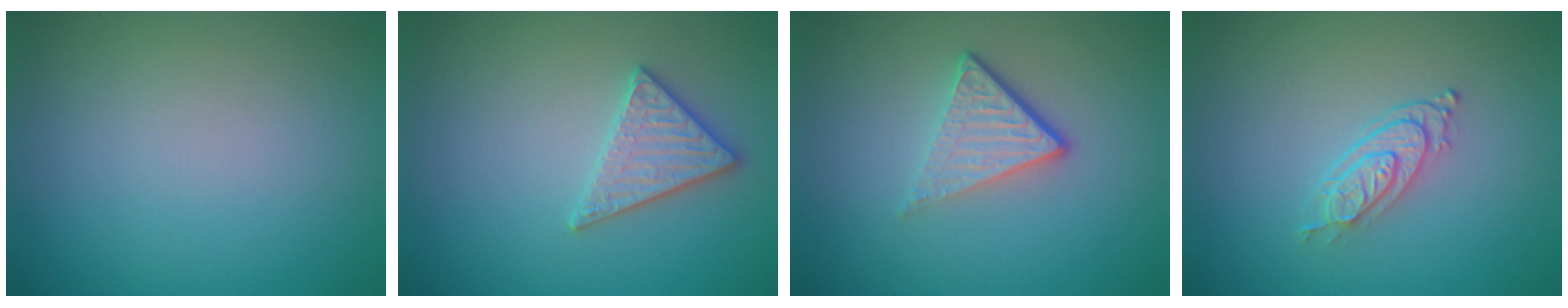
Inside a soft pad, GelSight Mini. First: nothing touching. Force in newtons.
{"total": 2.8, "press": 2.7, "slide": 0.7}
{"total": 4.1, "press": 2.6, "slide": 3.2}
{"total": 2.7, "press": 2.1, "slide": 1.7}